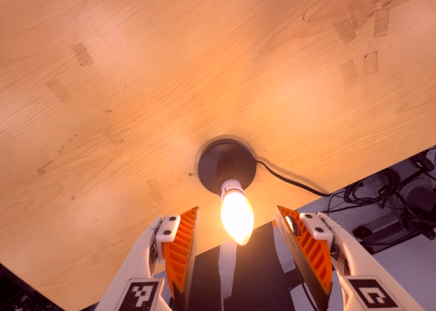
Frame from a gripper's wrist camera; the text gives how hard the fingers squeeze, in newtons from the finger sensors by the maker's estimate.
{"total": 0.0}